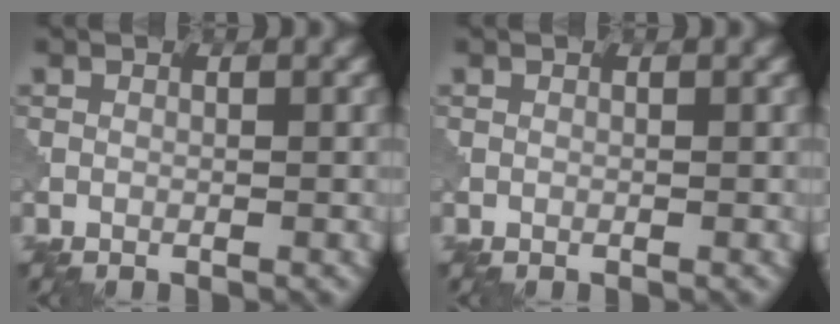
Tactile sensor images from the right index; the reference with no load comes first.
{"total": 0.0}